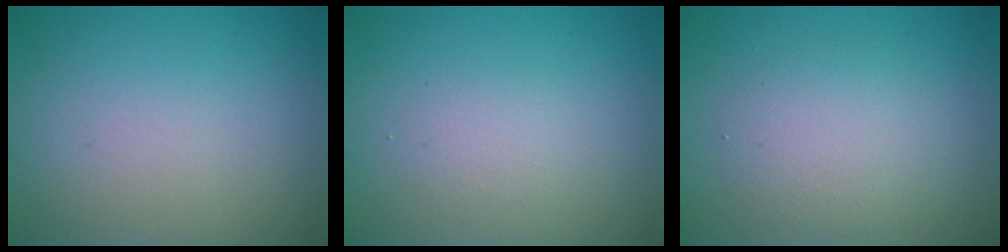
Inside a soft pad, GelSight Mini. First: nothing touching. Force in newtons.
{"total": 1.5, "press": 1.5, "slide": 0.1}
{"total": 3.0, "press": 3.0, "slide": 0.1}